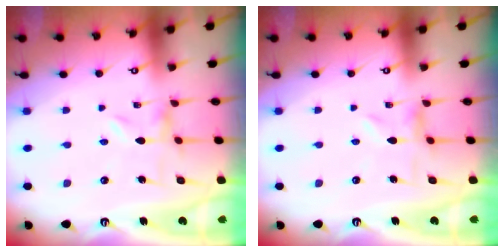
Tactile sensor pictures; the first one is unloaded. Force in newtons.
{"total": 1.4, "press": 1.4, "slide": 0.3}